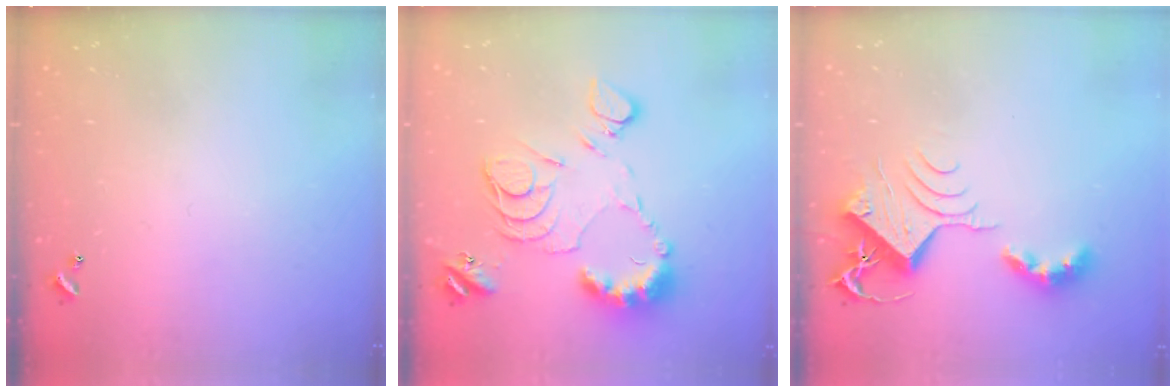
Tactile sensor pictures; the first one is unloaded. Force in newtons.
{"total": 14.4, "press": 14.4, "slide": 1.2}
{"total": 9.4, "press": 9.4, "slide": 1.1}